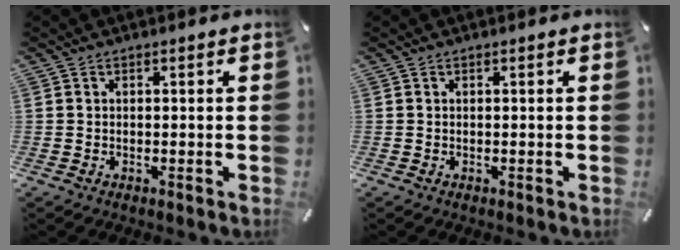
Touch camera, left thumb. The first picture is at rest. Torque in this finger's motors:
{"motor_torque": [-0.01, -0.01, 0.02, -0.02, 0.00]}